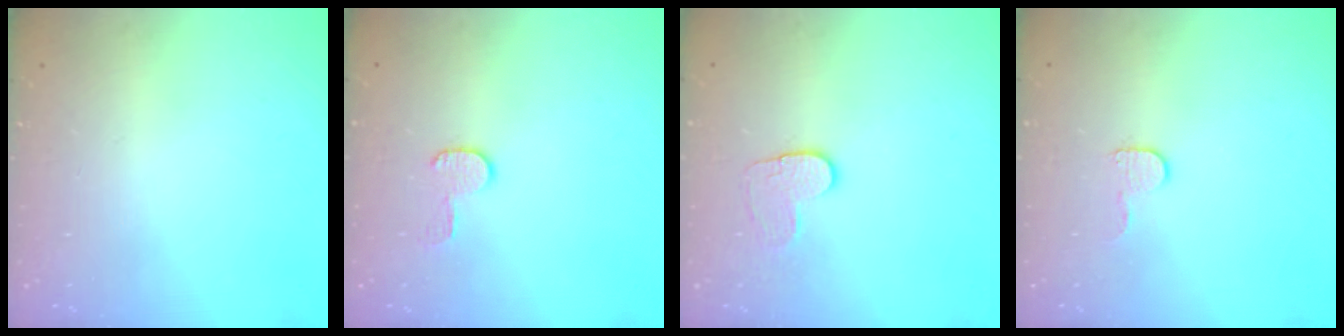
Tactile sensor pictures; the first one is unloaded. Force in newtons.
{"total": 5.9, "press": 5.9, "slide": 0.4}
{"total": 4.9, "press": 4.8, "slide": 0.5}
{"total": 5.0, "press": 4.9, "slide": 0.5}